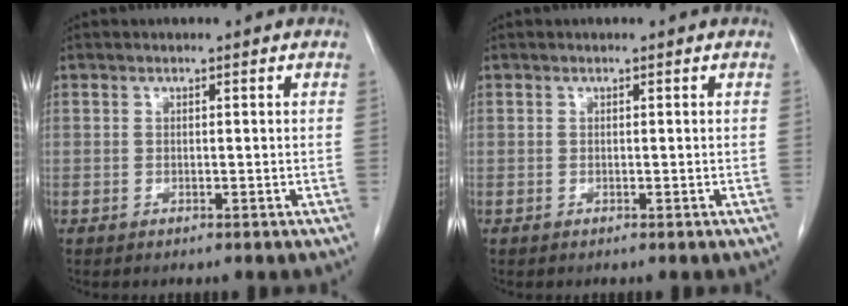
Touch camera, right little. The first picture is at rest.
{"total": 0.0}